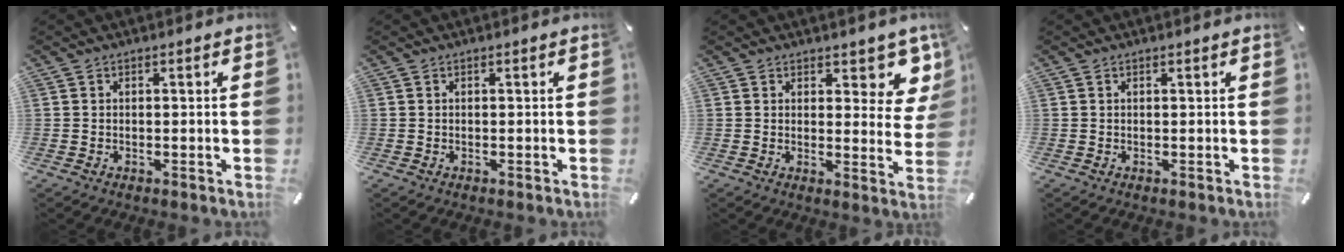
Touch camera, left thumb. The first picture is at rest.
{"total": 0.0}
{"total": 7.7, "force": [5.6, 4.0, 3.6], "torque": [-0.015, -0.048, 0.092]}
{"total": 0.0}